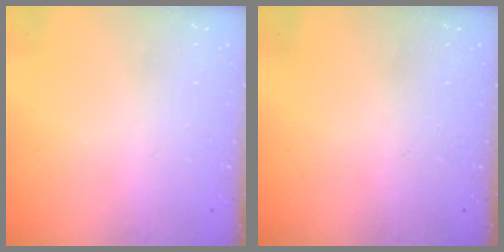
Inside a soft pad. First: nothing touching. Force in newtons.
{"total": 0.0}